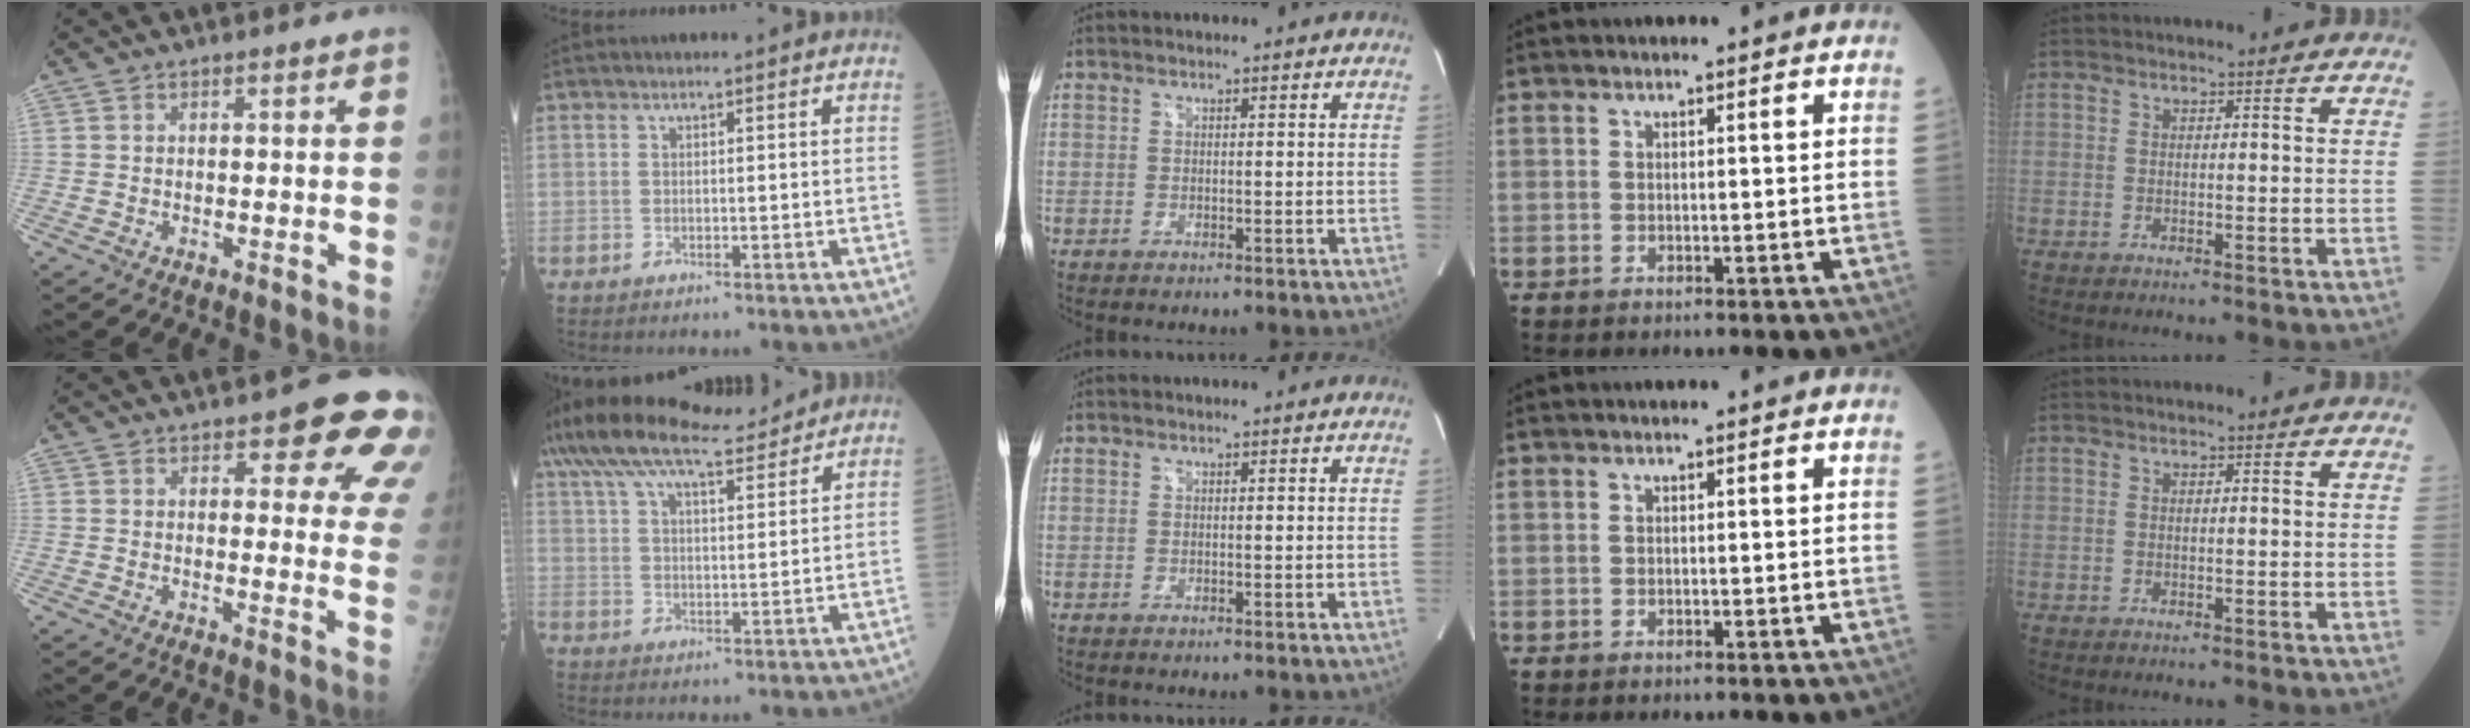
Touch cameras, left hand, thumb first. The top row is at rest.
{"thumb": {"total": 12.7, "force": [7.2, 5.1, 9.1], "torque": [-0.060, -0.035, 0.072]}, "index": {"total": 16.9, "force": [14.8, 3.0, 7.7], "torque": [-0.152, 0.038, 0.243]}}